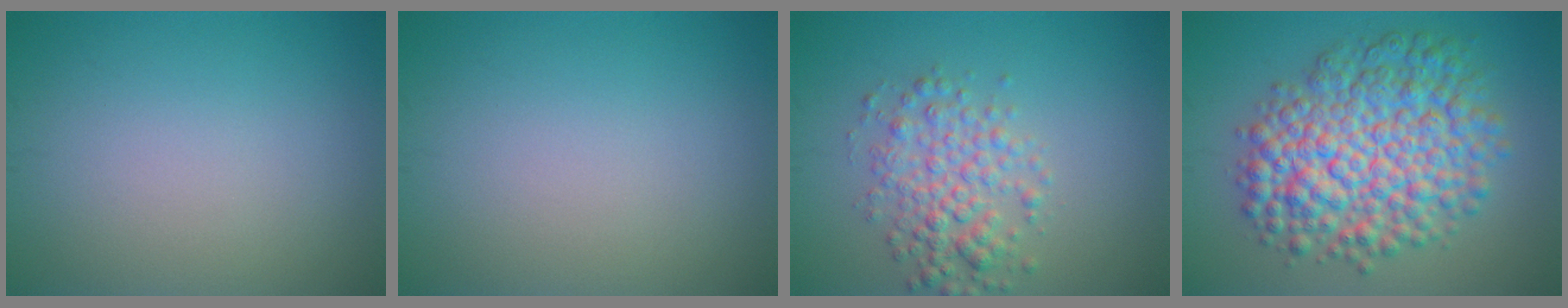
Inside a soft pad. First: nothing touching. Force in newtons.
{"total": 0.0}
{"total": 3.9, "press": 3.9, "slide": 0.1}
{"total": 9.9, "press": 9.9, "slide": 0.2}